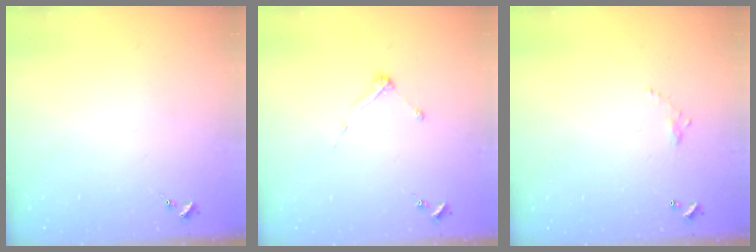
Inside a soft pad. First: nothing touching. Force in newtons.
{"total": 3.2, "press": 3.2, "slide": 0.4}
{"total": 4.0, "press": 4.0, "slide": 0.2}